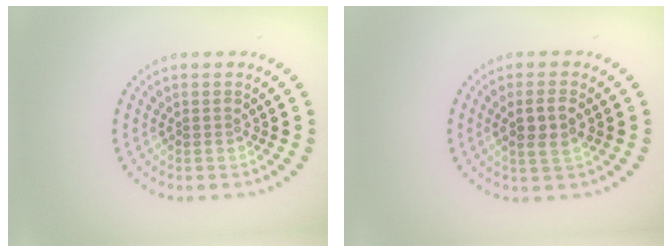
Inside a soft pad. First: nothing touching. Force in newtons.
{"total": 2.5, "press": 2.3, "slide": 1.1}